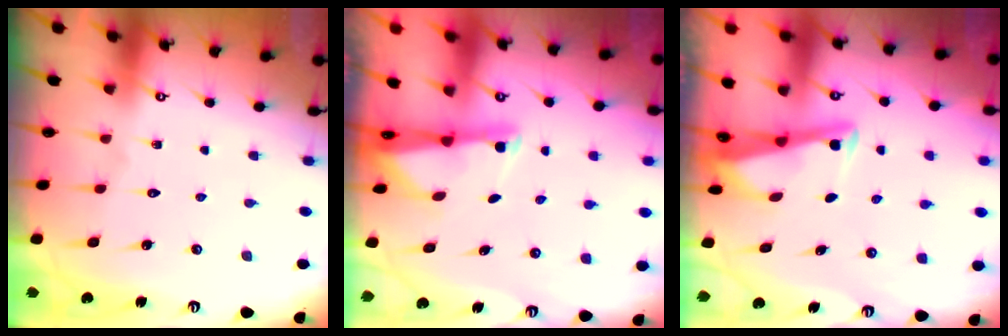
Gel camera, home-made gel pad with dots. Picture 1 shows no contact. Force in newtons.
{"total": 1.8, "press": 1.8, "slide": 0.4}
{"total": 3.4, "press": 3.3, "slide": 0.4}